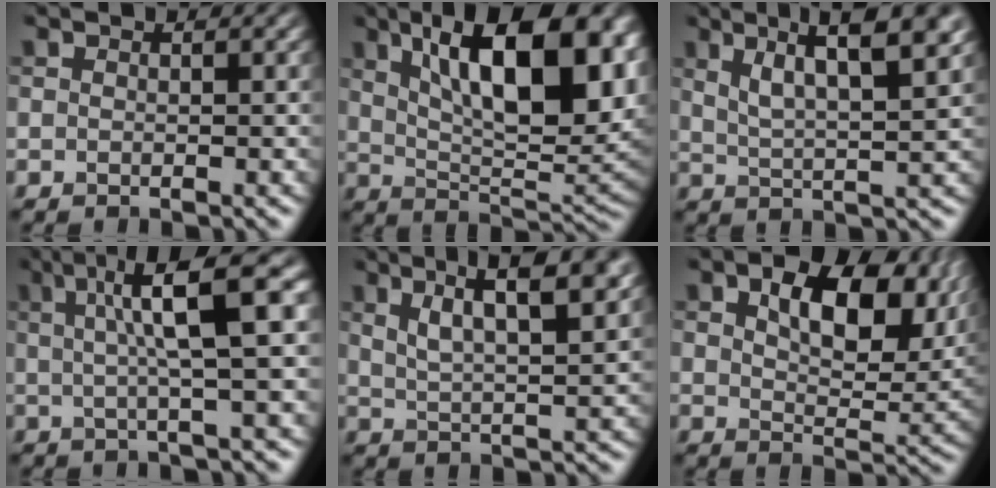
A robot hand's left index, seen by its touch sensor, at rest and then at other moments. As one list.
[{"total": 15.3, "force": [6.0, 5.6, 12.9], "torque": [-0.187, 0.007, 0.095]}, {"total": 8.0, "force": [4.2, 1.9, 6.5], "torque": [-0.092, 0.017, 0.064]}, {"total": 9.1, "force": [2.2, 1.4, 8.7], "torque": [-0.116, 0.020, 0.029]}, {"total": 8.2, "force": [4.3, 2.3, 6.6], "torque": [-0.091, 0.016, 0.064]}, {"total": 10.1, "force": [3.7, 5.5, 7.6], "torque": [-0.120, -0.008, 0.067]}]